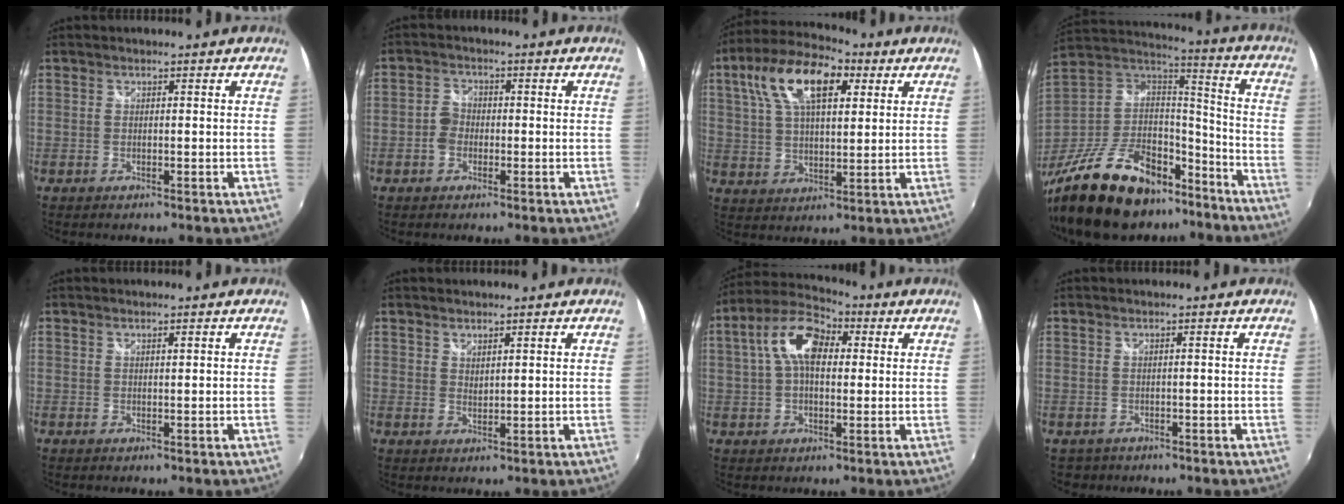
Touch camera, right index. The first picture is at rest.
{"total": 3.0, "force": [-1.1, 2.4, 1.4], "torque": [-0.027, 0.010, -0.023]}
{"total": 15.6, "force": [6.5, 7.3, 12.2], "torque": [-0.232, 0.035, 0.108]}
{"total": 33.0, "force": [-22.6, 16.2, 17.7], "torque": [-0.371, 0.005, -0.349]}
{"total": 0.7, "force": [0.5, 0.0, 0.5], "torque": [-0.007, 0.005, 0.012]}
{"total": 1.8, "force": [1.5, 0.7, 0.7], "torque": [-0.009, 0.000, 0.027]}
{"total": 11.4, "force": [2.4, 6.4, 9.1], "torque": [-0.178, 0.032, 0.036]}
{"total": 1.7, "force": [-0.8, 1.4, 0.4], "torque": [-0.012, -0.003, -0.008]}